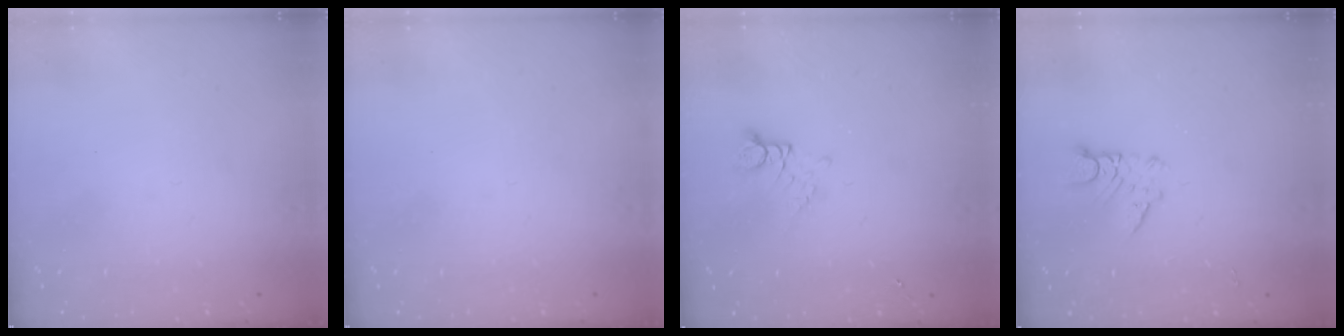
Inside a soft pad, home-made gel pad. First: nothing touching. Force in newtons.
{"total": 0.0}
{"total": 2.8, "press": 2.8, "slide": 0.3}
{"total": 2.8, "press": 2.8, "slide": 0.3}